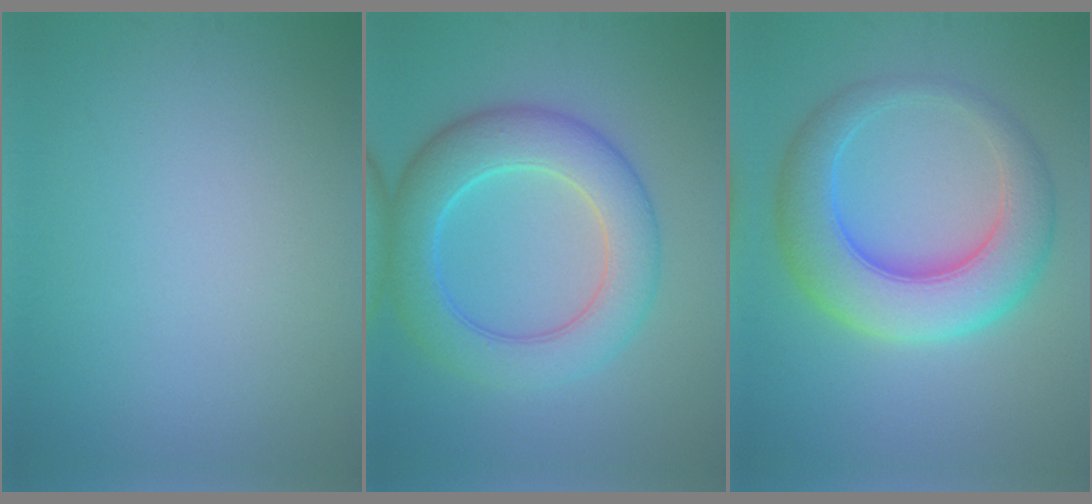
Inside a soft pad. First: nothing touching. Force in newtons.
{"total": 7.3, "press": 7.3, "slide": 0.1}
{"total": 8.2, "press": 8.2, "slide": 0.2}